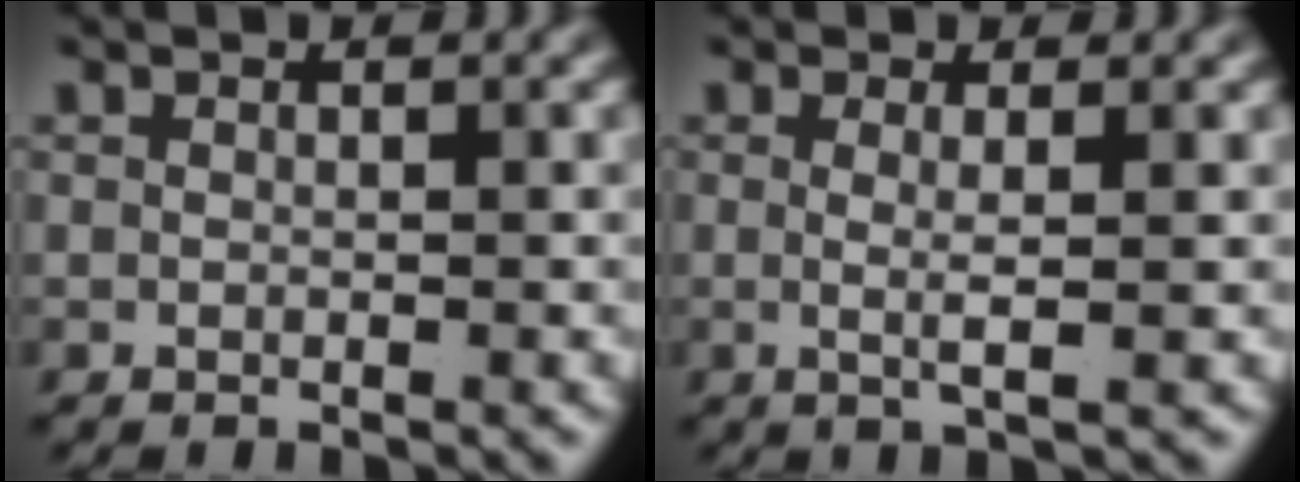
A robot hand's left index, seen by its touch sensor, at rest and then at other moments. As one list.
[{"total": 2.2, "force": [0.1, -0.3, 2.1], "torque": [-0.041, -0.015, 0.010]}]